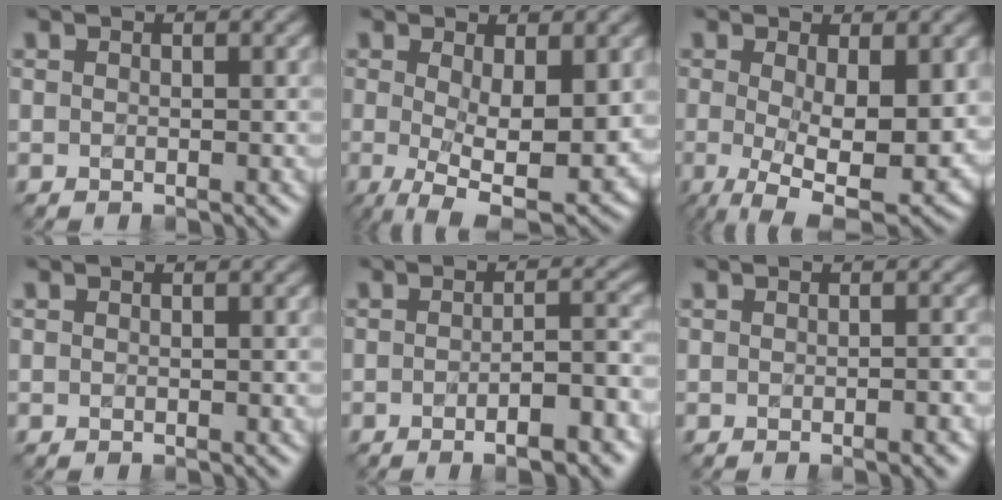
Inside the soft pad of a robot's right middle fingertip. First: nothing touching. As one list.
[{"total": 9.1, "force": [-0.7, 3.5, 8.4], "torque": [-0.146, -0.022, 0.000]}, {"total": 10.2, "force": [-0.9, 3.9, 9.4], "torque": [-0.156, -0.025, -0.004]}, {"total": 0.0}, {"total": 5.6, "force": [-2.3, 1.6, 4.8], "torque": [-0.059, 0.003, -0.027]}, {"total": 1.6, "force": [-0.7, 0.3, 1.4], "torque": [-0.014, 0.001, -0.008]}]